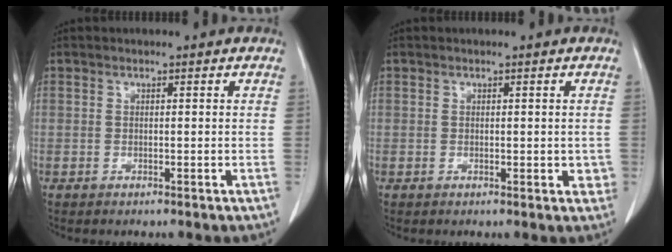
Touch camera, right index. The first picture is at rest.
{"total": 2.2, "force": [-0.1, 1.2, 1.9], "torque": [-0.012, -0.001, 0.001]}